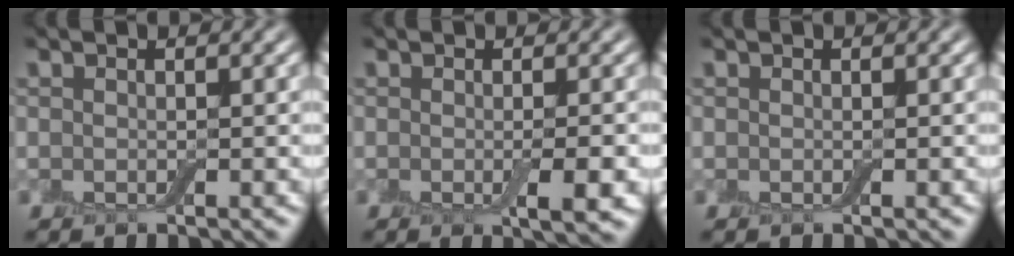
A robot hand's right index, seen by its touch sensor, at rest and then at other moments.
{"total": 2.6, "force": [-0.5, 0.4, 2.5], "torque": [-0.038, -0.006, -0.005]}
{"total": 0.0}